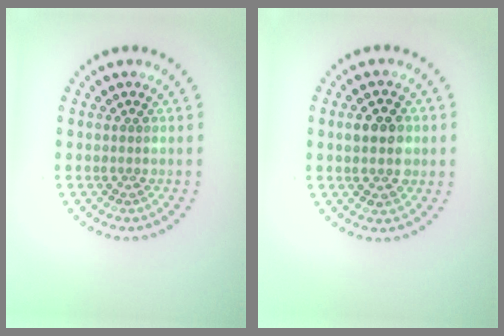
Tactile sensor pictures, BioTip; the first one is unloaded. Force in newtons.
{"total": 3.9, "press": 3.9, "slide": 0.4}